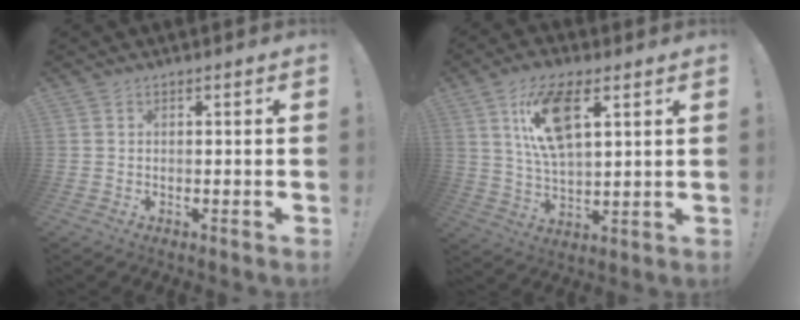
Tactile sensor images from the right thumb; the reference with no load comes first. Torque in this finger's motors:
{"motor_torque": [0.21, 0.89, 1.73, 0.46, 0.13]}